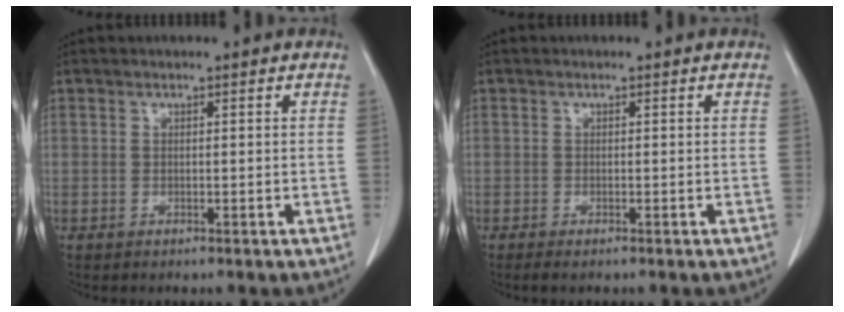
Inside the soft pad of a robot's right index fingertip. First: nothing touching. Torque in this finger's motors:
{"motor_torque": [-0.18, 0.05, 0.03, 0.01]}